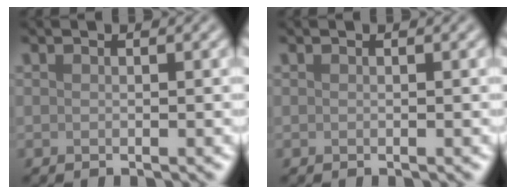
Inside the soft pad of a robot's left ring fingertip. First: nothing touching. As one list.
[{"total": 0.0}]